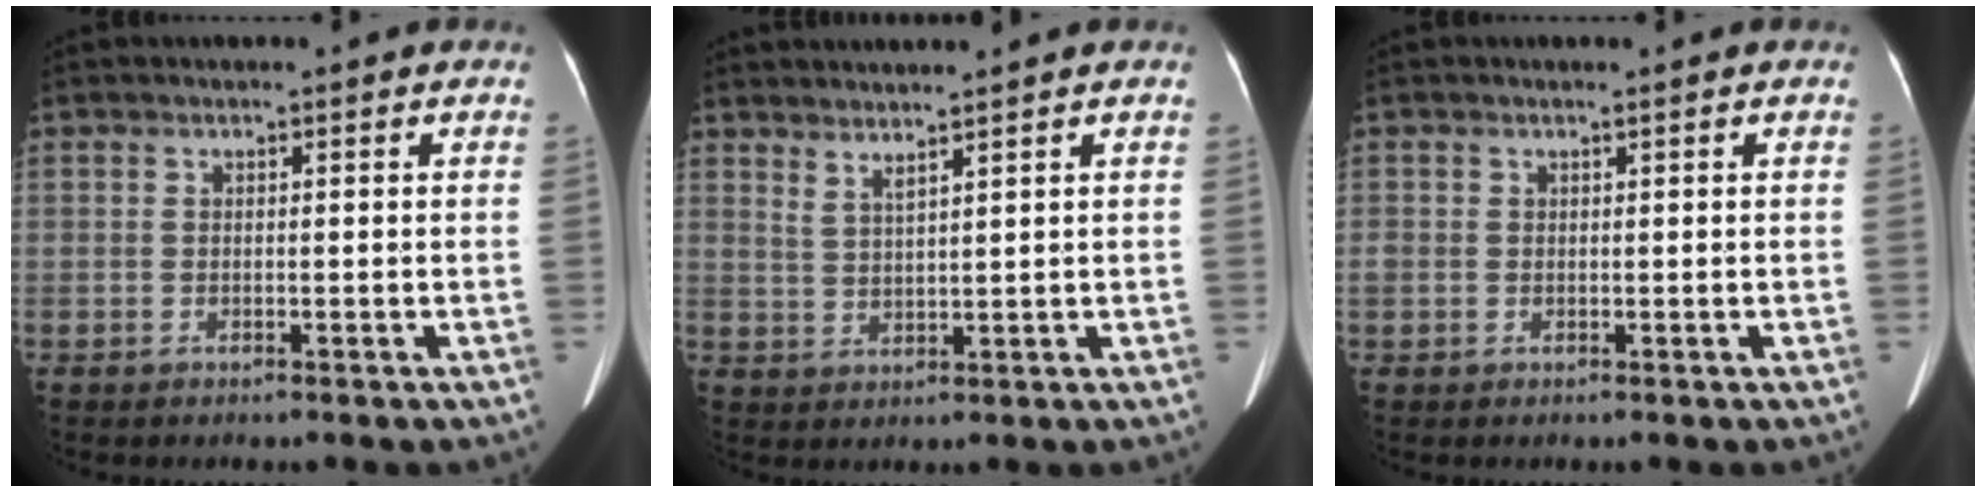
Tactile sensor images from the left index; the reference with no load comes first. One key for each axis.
{"total": 2.6, "fx": 2.2, "fy": -0.5, "fz": 1.3, "tx": -0.030, "ty": -0.012, "tz": 0.047}
{"total": 1.1, "fx": 0.2, "fy": 0.9, "fz": 0.6, "tx": -0.019, "ty": 0.021, "tz": 0.013}